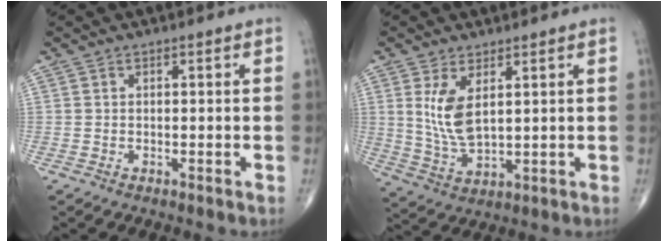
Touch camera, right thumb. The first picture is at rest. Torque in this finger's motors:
{"motor_torque": [-0.56, 0.56, 0.01, 0.00, 0.23]}